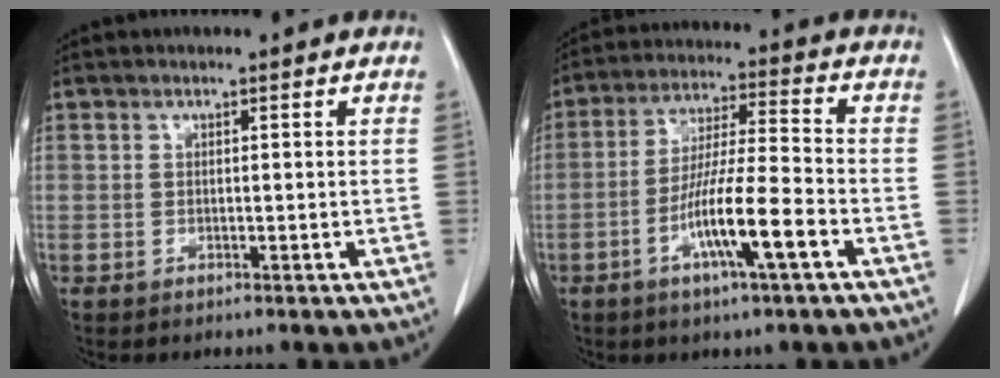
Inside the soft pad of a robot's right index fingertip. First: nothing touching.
{"total": 11.1, "force": [-4.6, 0.2, 10.1], "torque": [-0.189, -0.006, -0.086]}